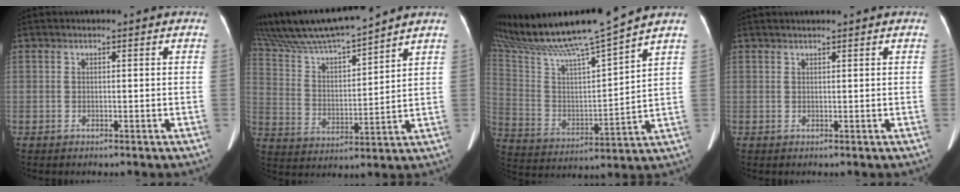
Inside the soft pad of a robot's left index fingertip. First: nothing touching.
{"total": 16.1, "force": [14.5, 0.6, 7.0], "torque": [-0.141, 0.010, 0.274]}
{"total": 18.0, "force": [16.2, -1.6, 7.8], "torque": [-0.160, -0.020, 0.294]}
{"total": 1.7, "force": [1.6, 0.0, 0.8], "torque": [-0.009, 0.021, 0.028]}